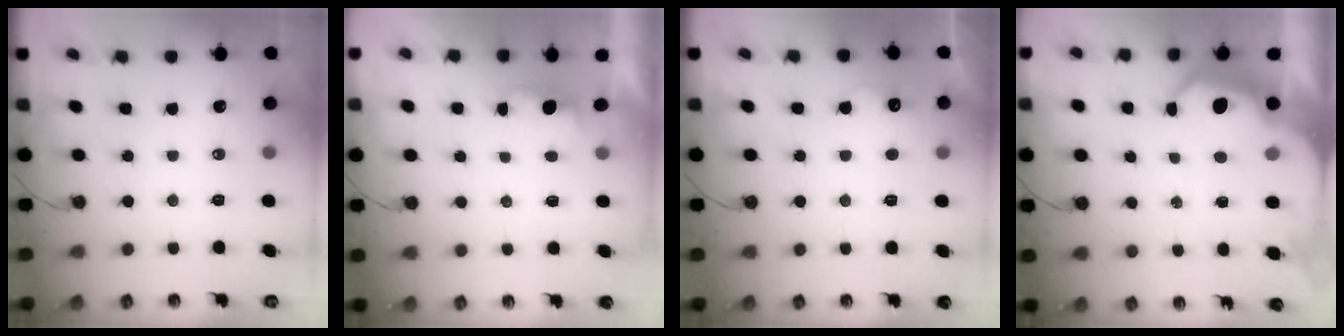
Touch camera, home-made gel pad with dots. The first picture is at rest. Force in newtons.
{"total": 1.0, "press": 0.7, "slide": 0.7}
{"total": 6.7, "press": 6.5, "slide": 1.3}
{"total": 5.7, "press": 5.7, "slide": 0.6}